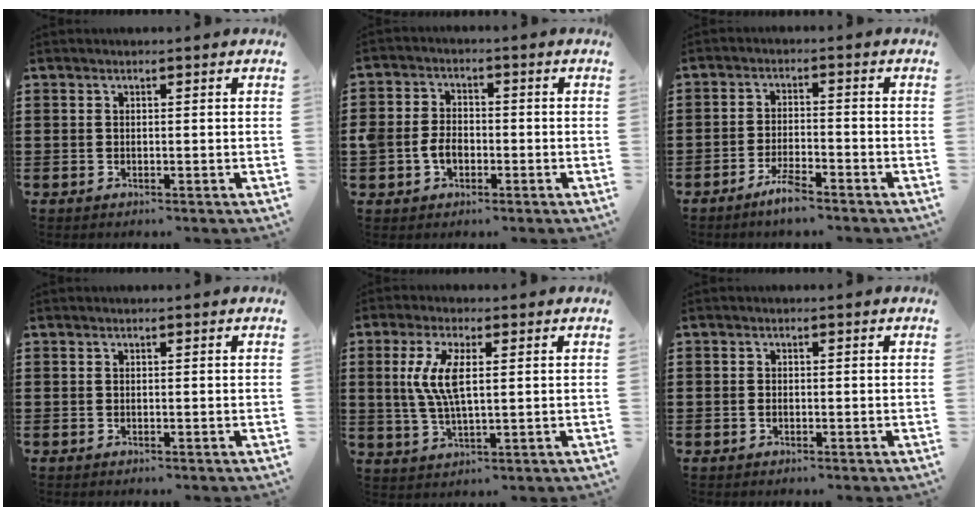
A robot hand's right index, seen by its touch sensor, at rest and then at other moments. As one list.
[{"total": 4.2, "force": [-1.1, 3.2, 2.5], "torque": [-0.059, 0.005, -0.023]}, {"total": 4.1, "force": [-3.2, 0.7, 2.6], "torque": [-0.057, 0.000, -0.061]}, {"total": 0.0}, {"total": 7.2, "force": [1.4, 2.4, 6.7], "torque": [-0.154, -0.001, 0.016]}, {"total": 0.7, "force": [-0.2, 0.5, 0.4], "torque": [-0.010, 0.001, -0.004]}]